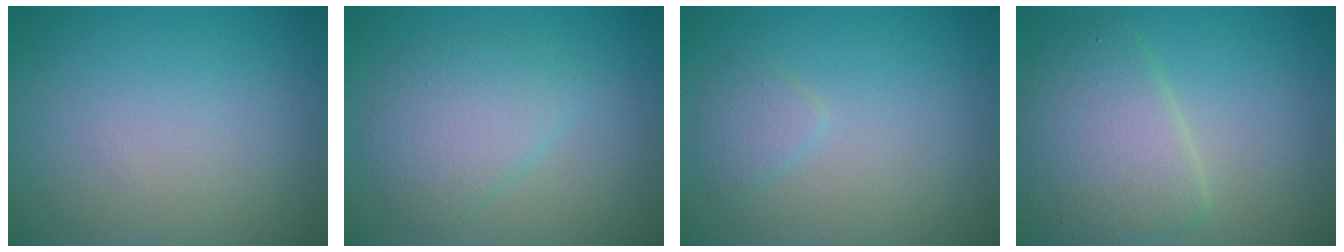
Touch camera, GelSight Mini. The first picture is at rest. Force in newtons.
{"total": 3.7, "press": 3.7, "slide": 0.1}
{"total": 1.4, "press": 1.4, "slide": 0.0}
{"total": 5.5, "press": 5.5, "slide": 0.1}